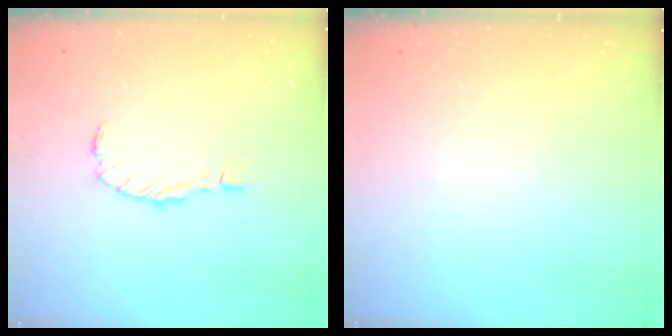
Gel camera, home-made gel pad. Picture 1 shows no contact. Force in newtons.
{"total": 0.0}